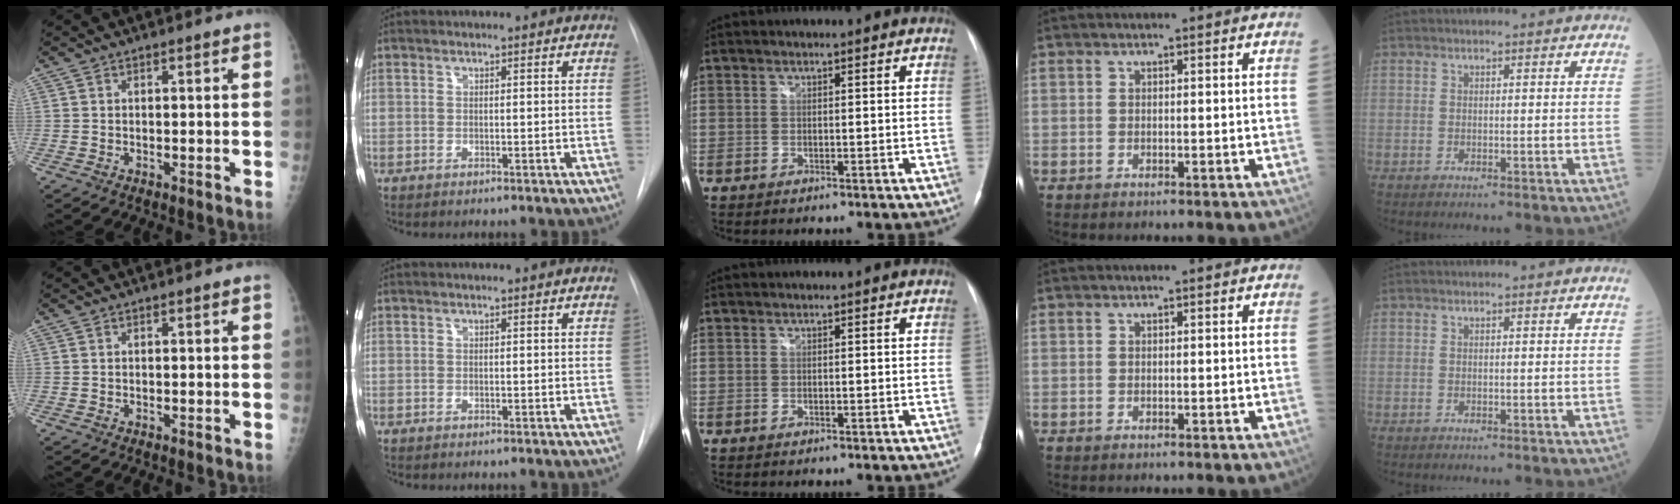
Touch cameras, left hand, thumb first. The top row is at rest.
{}